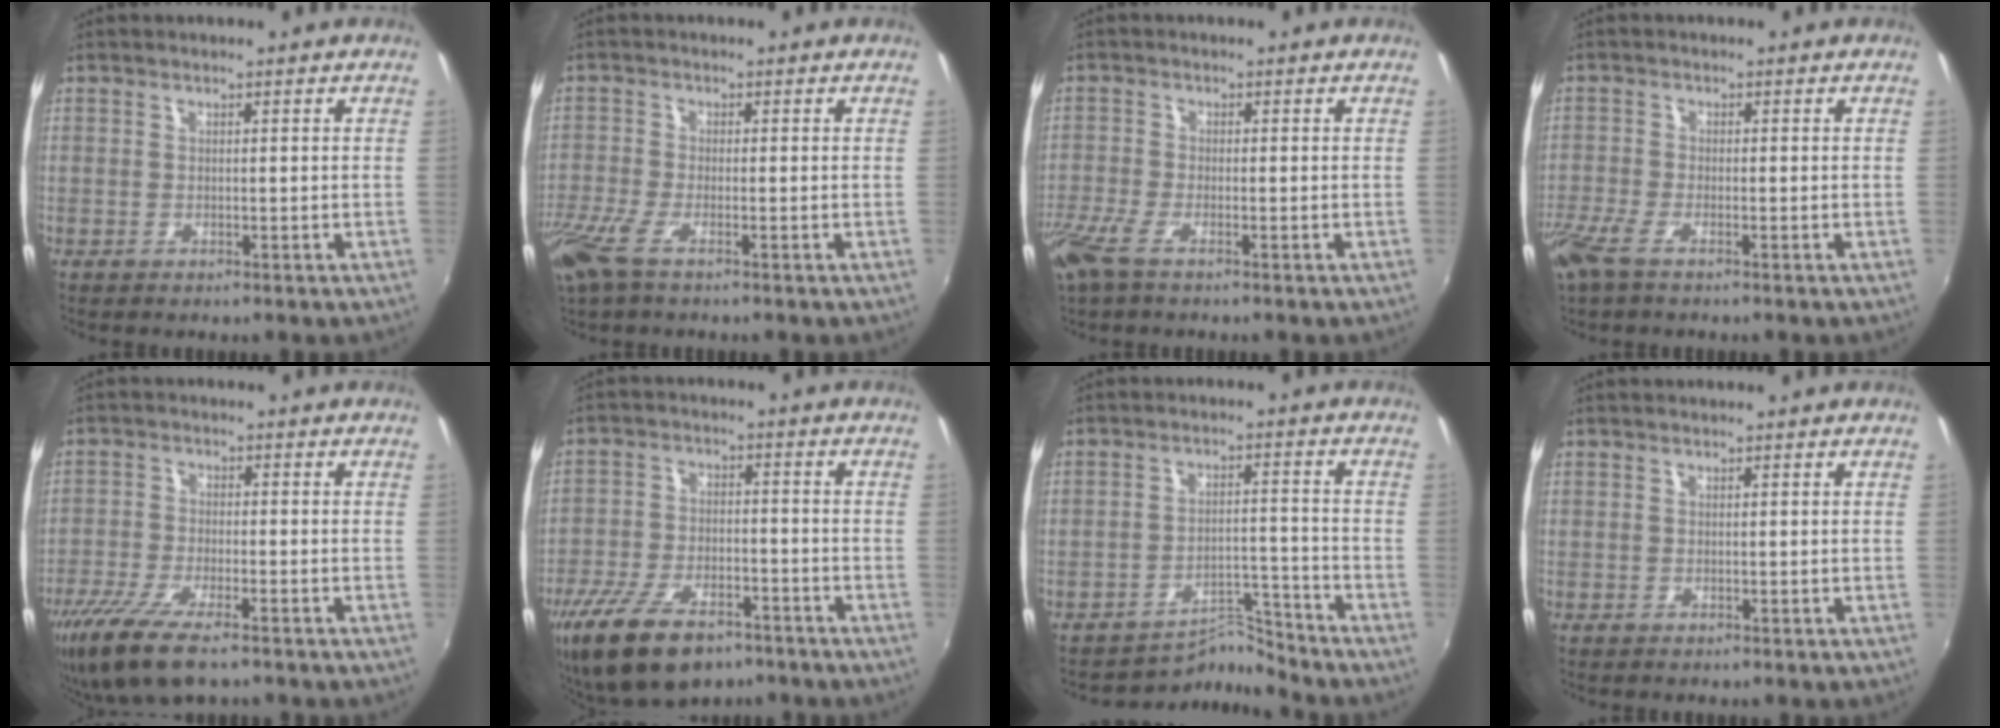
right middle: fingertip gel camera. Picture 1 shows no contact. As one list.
[{"total": 6.8, "force": [-4.2, 1.7, 5.0], "torque": [-0.123, -0.025, -0.084]}, {"total": 5.7, "force": [-3.7, 1.4, 4.1], "torque": [-0.101, -0.021, -0.074]}, {"total": 4.9, "force": [-3.3, 1.2, 3.5], "torque": [-0.087, -0.018, -0.066]}, {"total": 10.8, "force": [-7.4, 3.0, 7.2], "torque": [-0.167, -0.038, -0.143]}, {"total": 15.5, "force": [-10.5, 6.7, 9.2], "torque": [-0.202, -0.031, -0.184]}, {"total": 5.8, "force": [-5.6, -0.6, -1.5], "torque": [0.014, 0.022, -0.095]}, {"total": 0.0}]